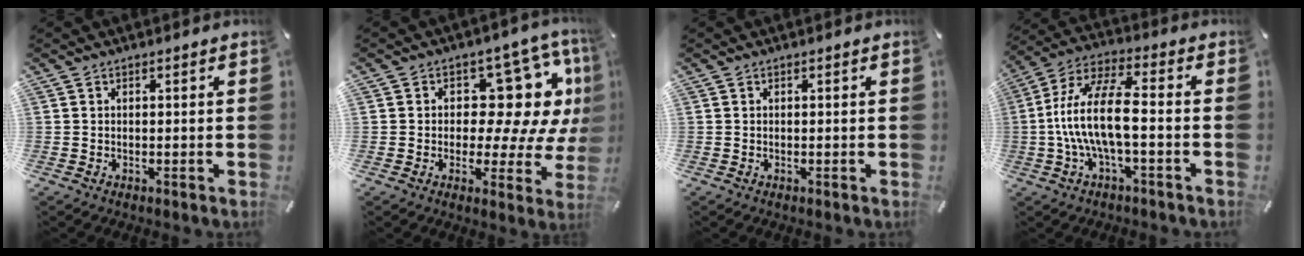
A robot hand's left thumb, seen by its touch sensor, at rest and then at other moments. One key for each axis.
{"total": 16.4, "fx": 5.4, "fy": 9.8, "fz": 11.9, "tx": -0.149, "ty": -0.043, "tz": 0.090}
{"total": 0.0}
{"total": 14.5, "fx": -2.1, "fy": 5.1, "fz": 13.4, "tx": -0.277, "ty": -0.003, "tz": -0.043}